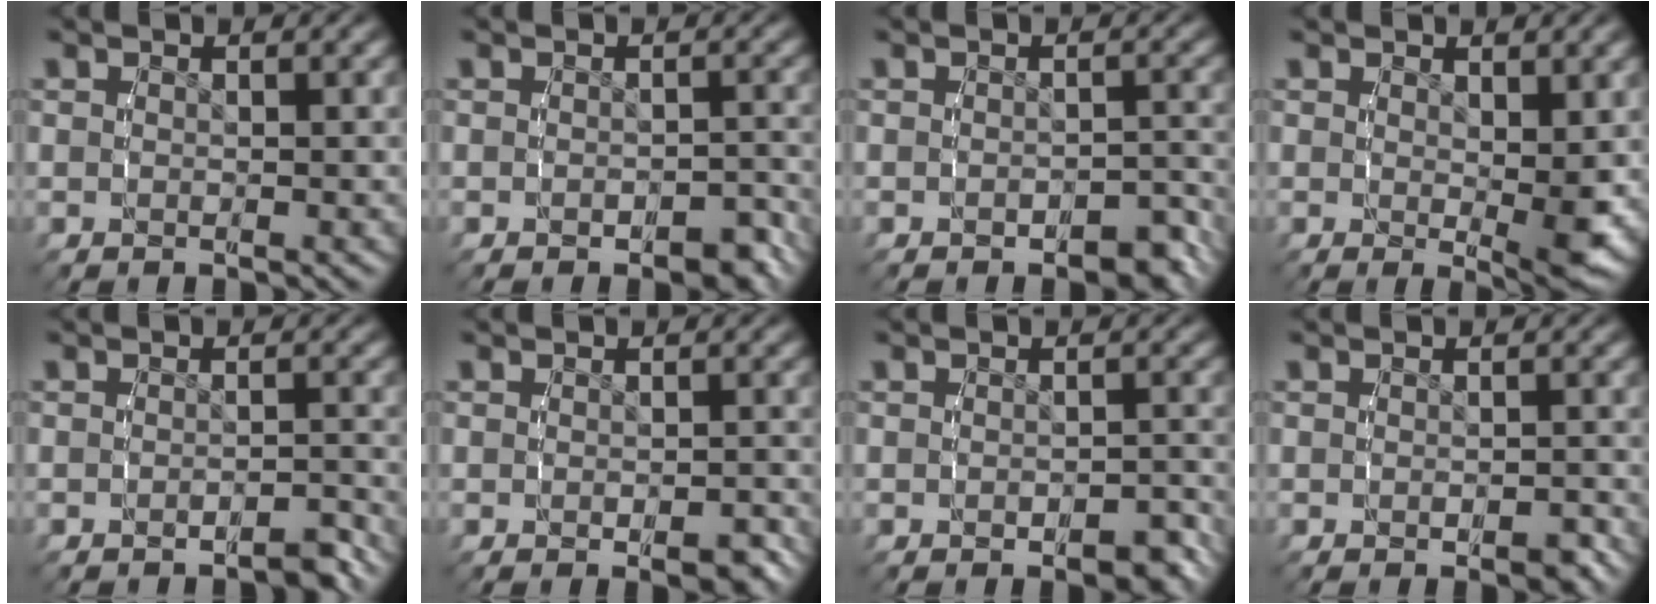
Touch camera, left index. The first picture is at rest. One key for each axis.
{"total": 1.5, "fx": -1.4, "fy": 0.4, "fz": 0.6, "tx": -0.011, "ty": 0.003, "tz": -0.027}
{"total": 1.9, "fx": -1.8, "fy": 0.5, "fz": 0.7, "tx": -0.010, "ty": 0.005, "tz": -0.034}
{"total": 2.2, "fx": 0.6, "fy": 0.1, "fz": 2.1, "tx": -0.021, "ty": -0.011, "tz": 0.010}
{"total": 1.7, "fx": -1.6, "fy": 0.2, "fz": 0.4, "tx": -0.009, "ty": 0.008, "tz": -0.036}
{"total": 1.4, "fx": -0.9, "fy": 0.4, "fz": 0.9, "tx": -0.015, "ty": -0.004, "tz": -0.017}
{"total": 1.8, "fx": -1.4, "fy": 0.7, "fz": 0.9, "tx": -0.017, "ty": 0.000, "tz": -0.026}
{"total": 1.0, "fx": -0.8, "fy": 0.3, "fz": 0.5, "tx": -0.009, "ty": -0.001, "tz": -0.016}